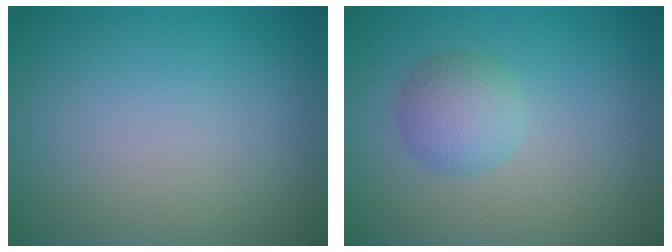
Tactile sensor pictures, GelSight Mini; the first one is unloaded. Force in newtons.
{"total": 2.6, "press": 2.6, "slide": 0.1}